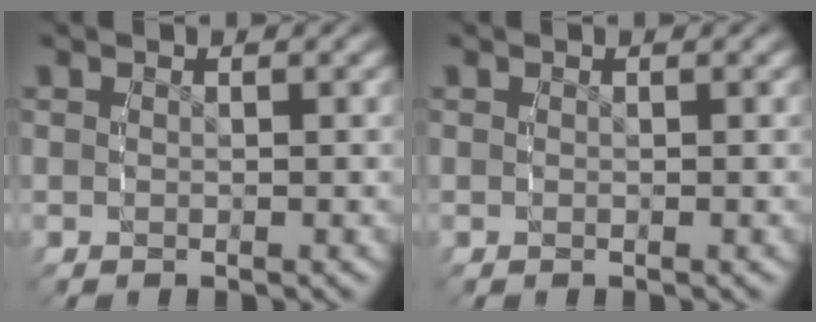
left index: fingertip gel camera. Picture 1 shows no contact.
{"total": 0.0}